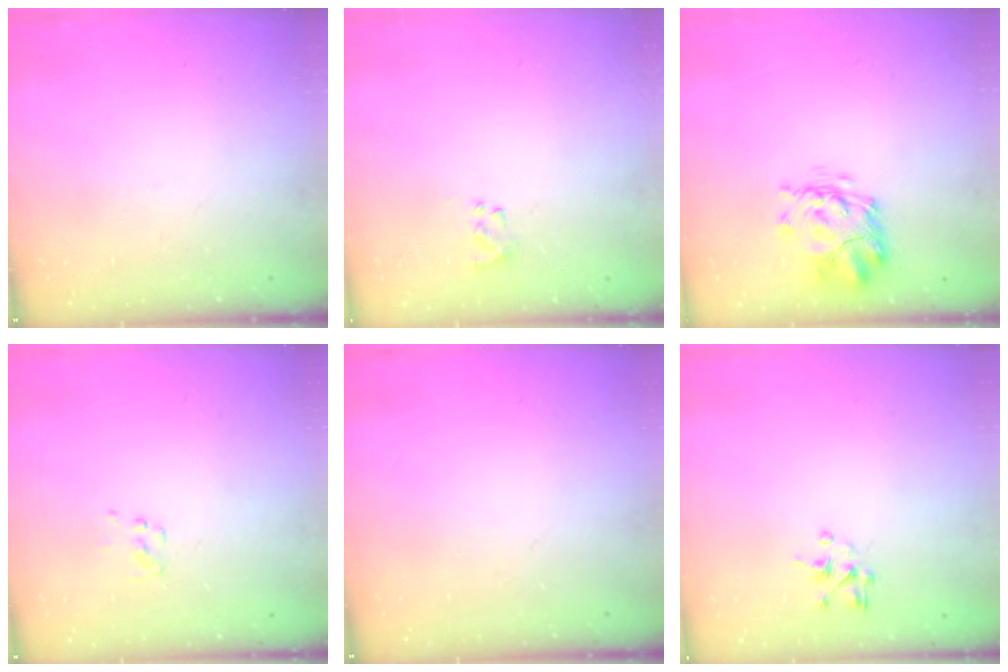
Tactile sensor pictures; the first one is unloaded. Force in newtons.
{"total": 2.2, "press": 2.0, "slide": 1.0}
{"total": 3.9, "press": 3.4, "slide": 1.8}
{"total": 1.5, "press": 1.5, "slide": 0.2}
{"total": 0.0}
{"total": 2.8, "press": 2.7, "slide": 0.7}